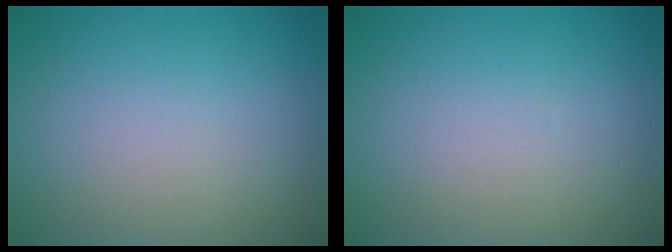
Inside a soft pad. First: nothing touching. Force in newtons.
{"total": 0.0}